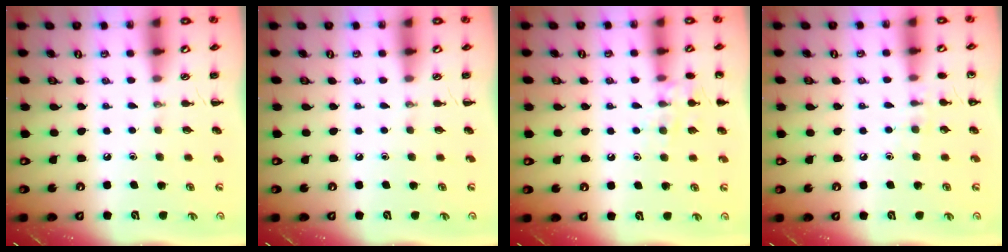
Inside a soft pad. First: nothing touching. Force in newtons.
{"total": 0.0}
{"total": 9.2, "press": 9.1, "slide": 1.1}
{"total": 6.6, "press": 6.3, "slide": 1.9}